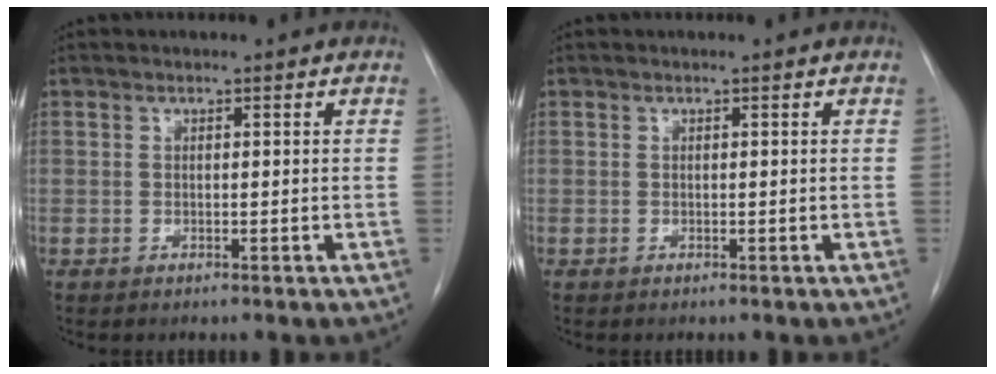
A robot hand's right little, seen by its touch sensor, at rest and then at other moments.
{"total": 0.0}